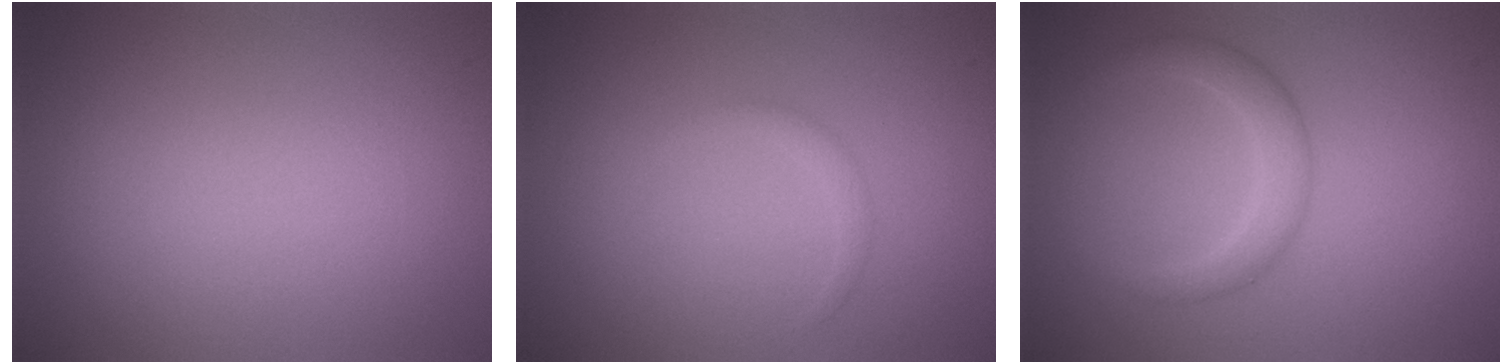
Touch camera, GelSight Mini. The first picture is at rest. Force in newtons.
{"total": 0.8, "press": 0.8, "slide": 0.1}
{"total": 2.3, "press": 2.3, "slide": 0.0}